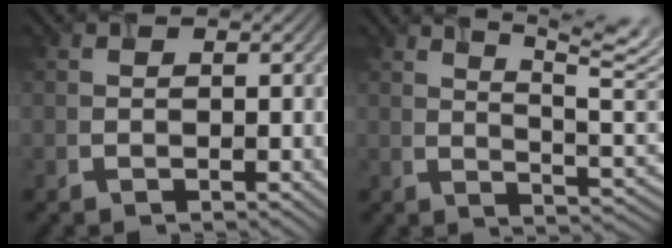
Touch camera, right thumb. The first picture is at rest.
{"total": 12.5, "force": [7.3, 3.3, 9.5], "torque": [-0.150, 0.016, 0.101]}